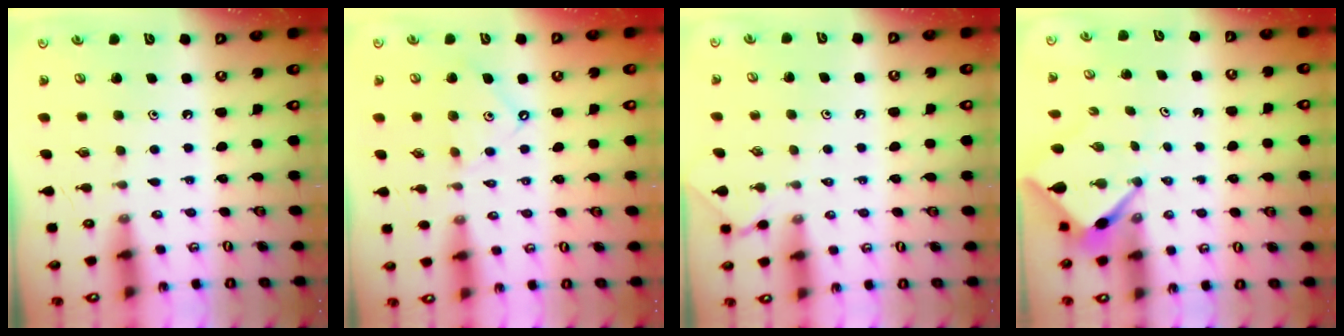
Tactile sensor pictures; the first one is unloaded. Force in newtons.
{"total": 7.2, "press": 7.2, "slide": 0.9}
{"total": 1.9, "press": 1.9, "slide": 0.4}
{"total": 3.5, "press": 3.5, "slide": 0.1}